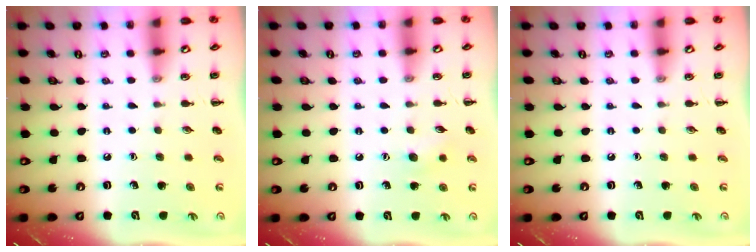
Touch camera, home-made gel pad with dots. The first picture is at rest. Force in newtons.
{"total": 6.1, "press": 6.0, "slide": 1.2}
{"total": 0.0}